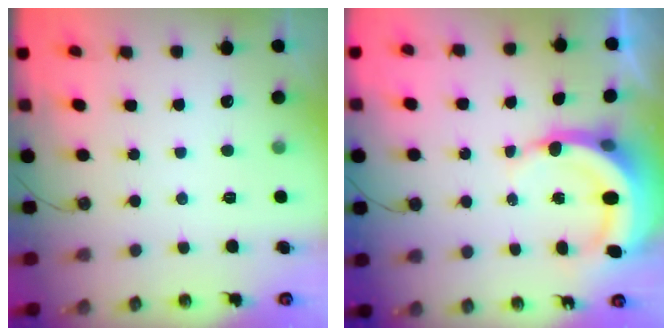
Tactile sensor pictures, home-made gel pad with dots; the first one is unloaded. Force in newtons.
{"total": 8.0, "press": 7.8, "slide": 2.0}